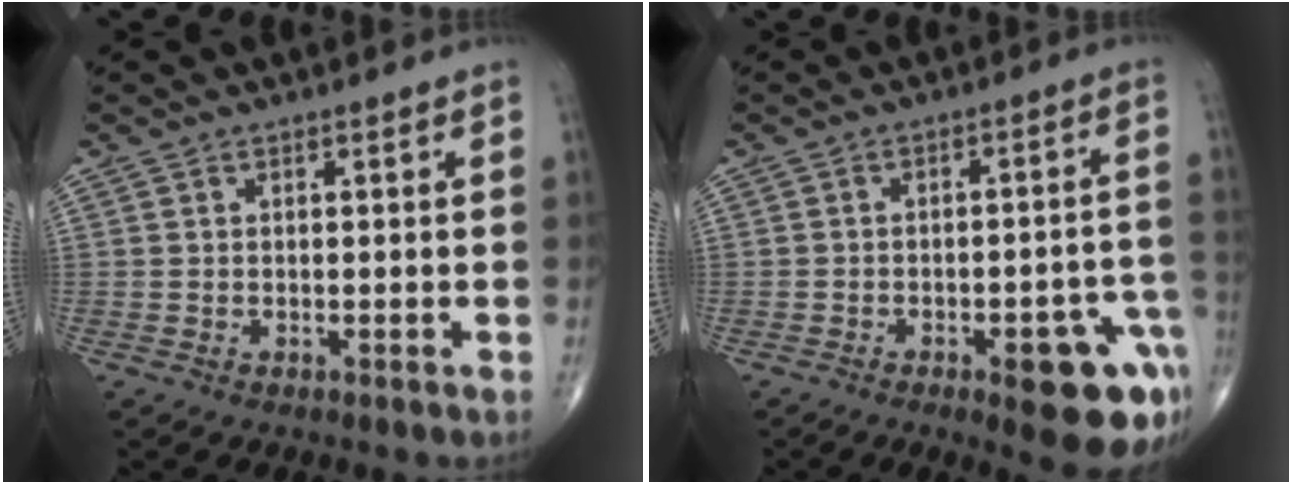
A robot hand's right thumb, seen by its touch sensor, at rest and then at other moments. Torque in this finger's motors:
{"motor_torque": [1.90, 1.71, 0.19, -0.29, 0.29]}